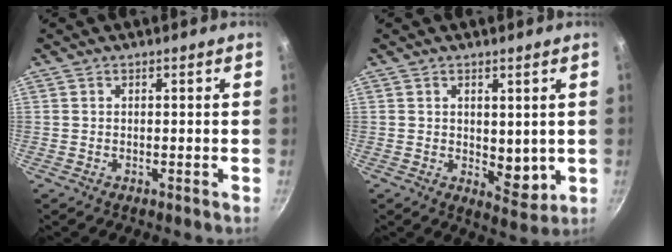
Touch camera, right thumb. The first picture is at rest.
{"total": 5.6, "force": [0.8, 3.5, 4.2], "torque": [-0.047, -0.025, 0.016]}